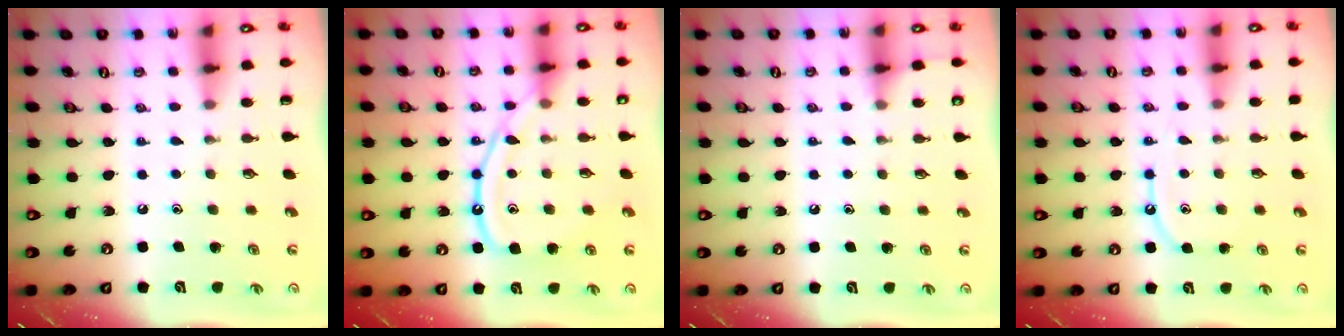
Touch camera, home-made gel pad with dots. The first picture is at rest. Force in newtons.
{"total": 12.0, "press": 11.9, "slide": 1.3}
{"total": 3.6, "press": 3.6, "slide": 0.4}
{"total": 7.6, "press": 7.5, "slide": 0.8}